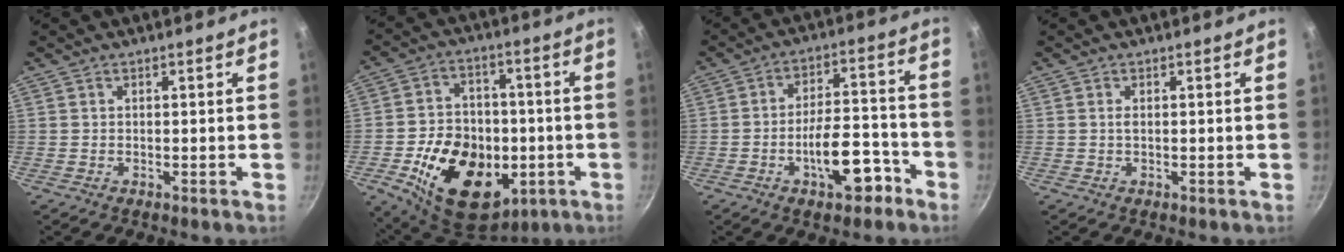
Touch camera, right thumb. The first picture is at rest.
{"total": 22.0, "force": [-5.6, 15.5, 14.6], "torque": [-0.207, 0.026, -0.073]}
{"total": 11.4, "force": [-5.5, 5.1, 8.6], "torque": [-0.104, 0.056, -0.078]}
{"total": 0.7, "force": [0.1, 0.3, 0.7], "torque": [-0.014, 0.001, 0.001]}